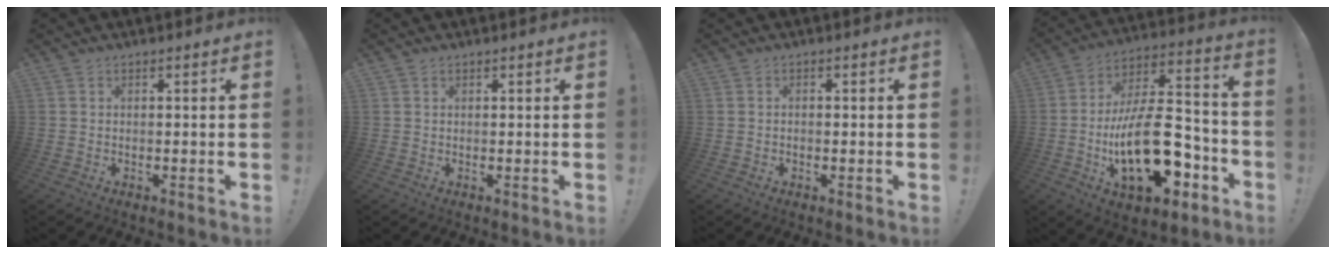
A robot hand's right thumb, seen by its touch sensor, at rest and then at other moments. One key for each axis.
{"total": 0.5, "fx": 0.3, "fy": 0.4, "fz": 0.0, "tx": 0.004, "ty": 0.001, "tz": 0.004}
{"total": 0.7, "fx": -0.3, "fy": 0.5, "fz": 0.4, "tx": -0.013, "ty": 0.005, "tz": -0.005}
{"total": 25.2, "fx": -8.0, "fy": 12.0, "fz": 20.6, "tx": -0.375, "ty": 0.049, "tz": -0.125}